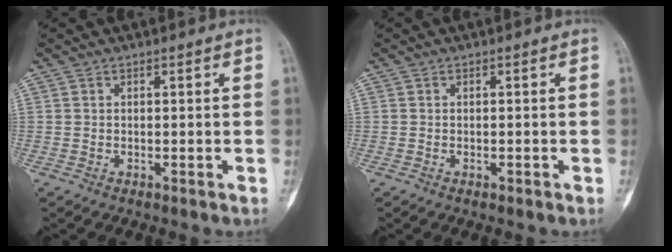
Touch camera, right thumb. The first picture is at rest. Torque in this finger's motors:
{"motor_torque": [-0.55, 0.28, 0.24, -0.03, -0.01]}